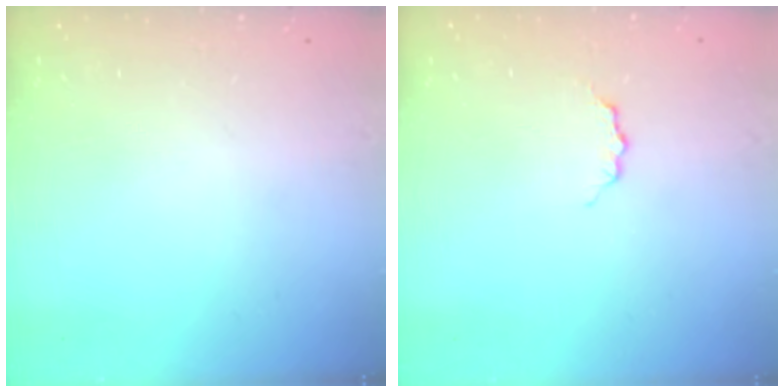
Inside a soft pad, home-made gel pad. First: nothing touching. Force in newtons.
{"total": 4.0, "press": 3.9, "slide": 0.5}